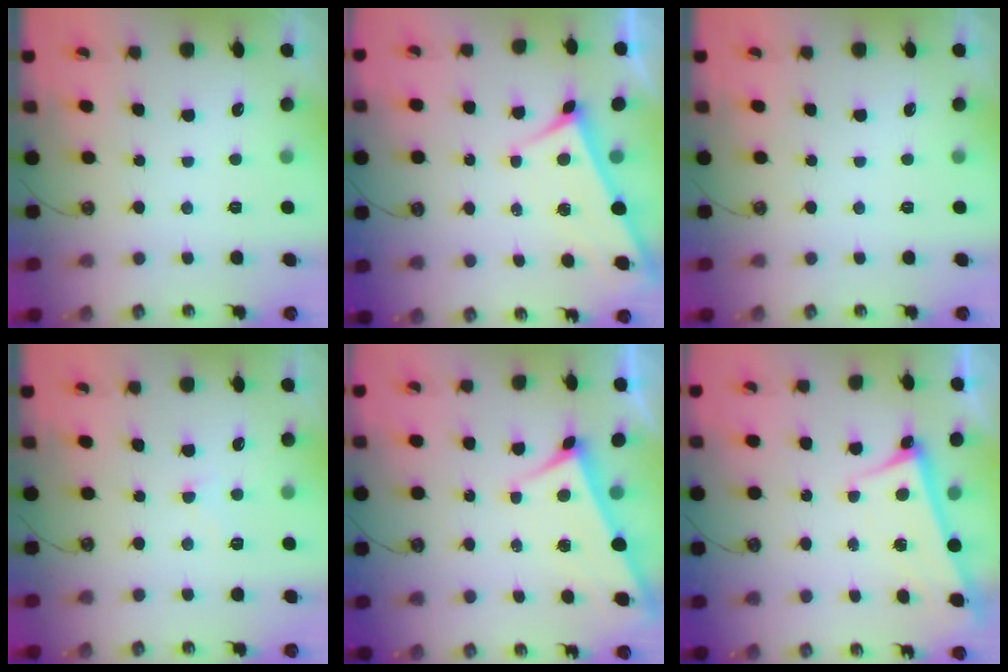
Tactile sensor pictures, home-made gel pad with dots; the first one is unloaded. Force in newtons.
{"total": 2.7, "press": 2.7, "slide": 0.3}
{"total": 0.0}
{"total": 0.9, "press": 0.7, "slide": 0.5}
{"total": 3.1, "press": 3.1, "slide": 0.0}
{"total": 2.6, "press": 2.4, "slide": 0.9}